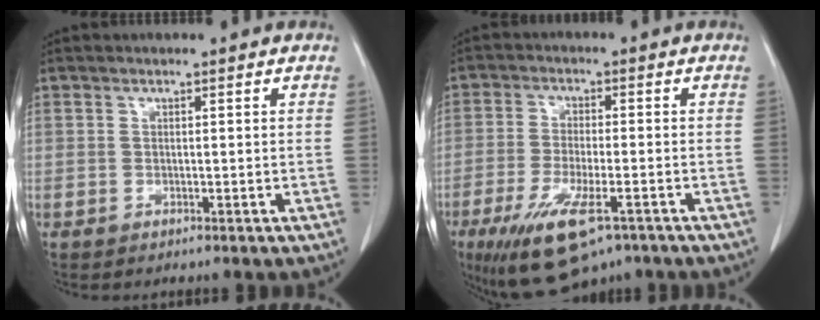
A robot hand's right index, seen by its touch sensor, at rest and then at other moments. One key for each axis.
{"total": 11.8, "fx": -6.8, "fy": 3.4, "fz": 9.0, "tx": -0.165, "ty": -0.025, "tz": -0.108}